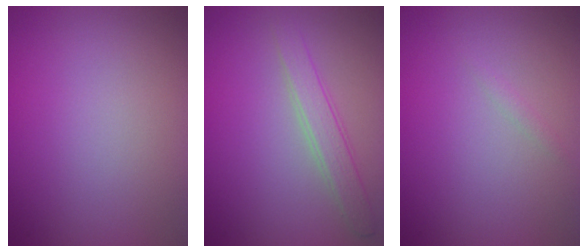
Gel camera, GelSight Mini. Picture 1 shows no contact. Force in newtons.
{"total": 2.3, "press": 2.3, "slide": 0.1}
{"total": 0.6, "press": 0.5, "slide": 0.1}